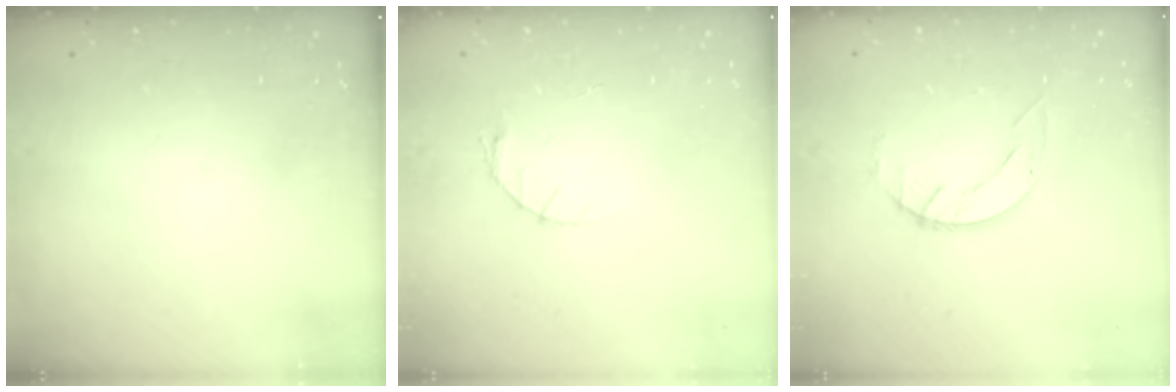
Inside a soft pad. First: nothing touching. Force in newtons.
{"total": 3.7, "press": 3.7, "slide": 0.5}
{"total": 2.7, "press": 2.7, "slide": 0.3}